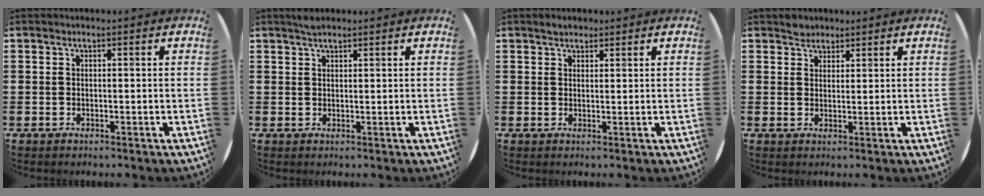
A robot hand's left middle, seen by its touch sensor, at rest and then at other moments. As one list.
[{"total": 1.5, "force": [1.4, 0.4, 0.5], "torque": [-0.012, 0.003, 0.026]}, {"total": 1.6, "force": [1.5, 0.6, 0.3], "torque": [-0.008, 0.004, 0.028]}, {"total": 2.2, "force": [2.0, 0.9, -0.1], "torque": [0.008, 0.000, 0.038]}]